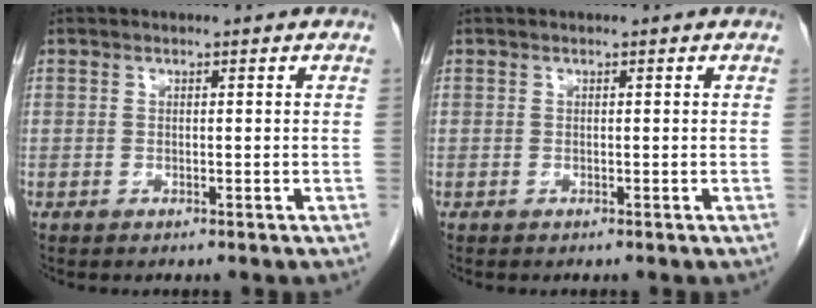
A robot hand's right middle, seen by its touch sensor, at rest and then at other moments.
{"total": 0.0}